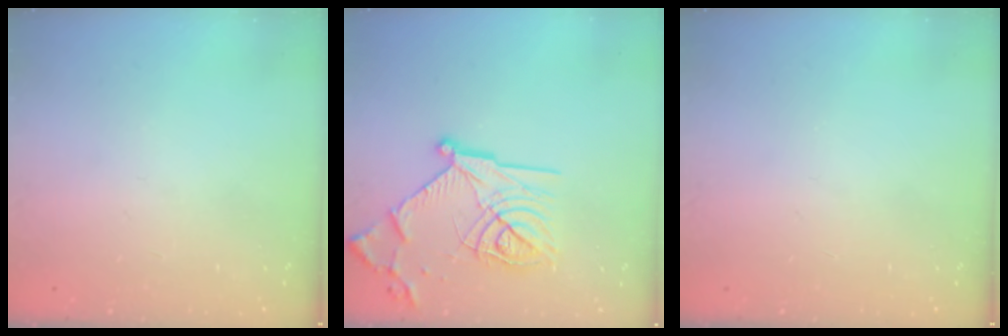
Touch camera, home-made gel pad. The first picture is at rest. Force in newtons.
{"total": 19.8, "press": 19.7, "slide": 1.2}
{"total": 0.0}